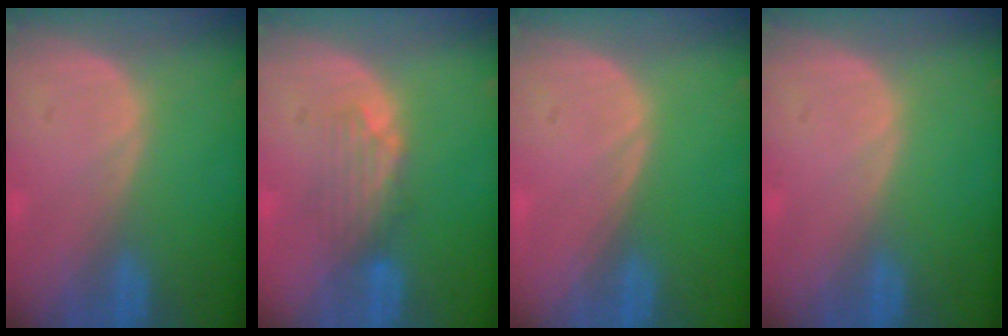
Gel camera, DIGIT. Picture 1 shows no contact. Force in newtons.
{"total": 4.2, "press": 3.8, "slide": 1.9}
{"total": 0.0}
{"total": 0.0}